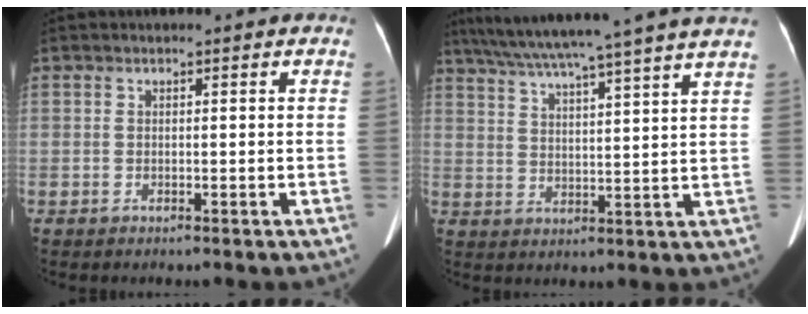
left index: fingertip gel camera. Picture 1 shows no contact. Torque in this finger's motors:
{"motor_torque": [0.88, -1.26, 0.49, 0.19]}